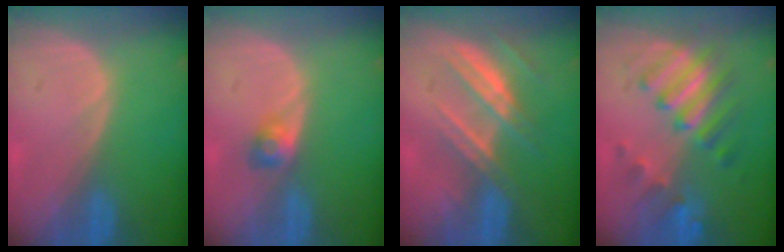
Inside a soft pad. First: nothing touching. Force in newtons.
{"total": 2.4, "press": 2.3, "slide": 0.7}
{"total": 7.4, "press": 6.7, "slide": 3.1}
{"total": 7.7, "press": 7.7, "slide": 0.7}